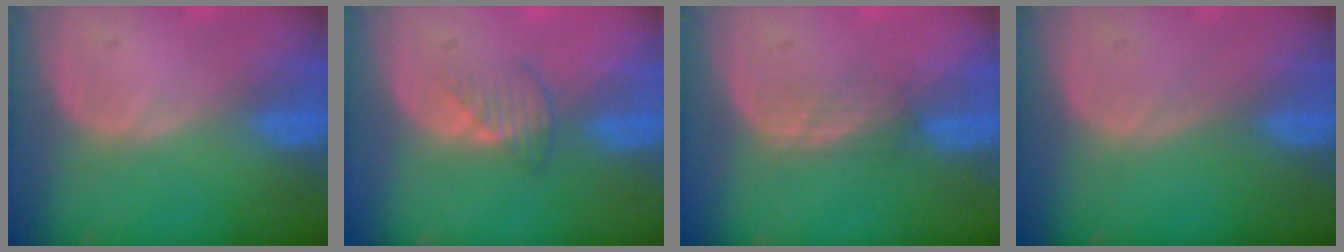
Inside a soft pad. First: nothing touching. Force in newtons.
{"total": 2.5, "press": 2.5, "slide": 0.2}
{"total": 2.4, "press": 2.3, "slide": 0.8}
{"total": 0.0}